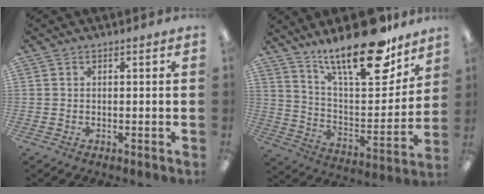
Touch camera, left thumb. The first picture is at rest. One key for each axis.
{"total": 23.2, "fx": 17.6, "fy": 6.6, "fz": 13.7, "tx": -0.218, "ty": -0.120, "tz": 0.294}